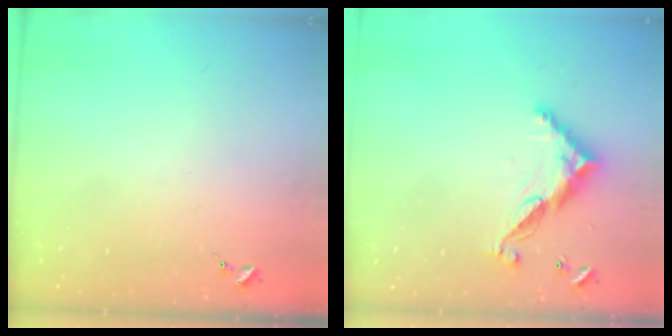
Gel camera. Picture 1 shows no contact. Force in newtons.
{"total": 11.6, "press": 11.6, "slide": 0.3}